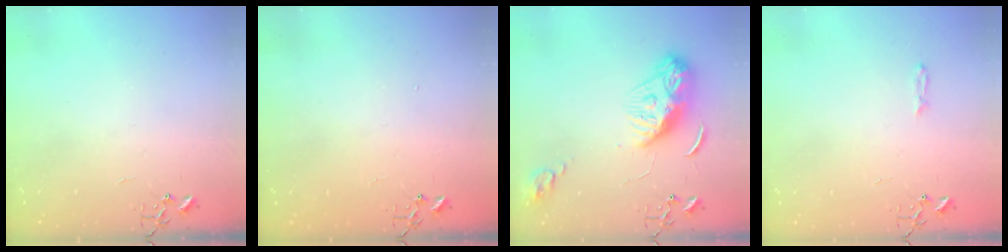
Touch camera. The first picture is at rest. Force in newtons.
{"total": 1.1, "press": 1.1, "slide": 0.1}
{"total": 11.9, "press": 11.9, "slide": 0.9}
{"total": 3.4, "press": 3.4, "slide": 0.4}